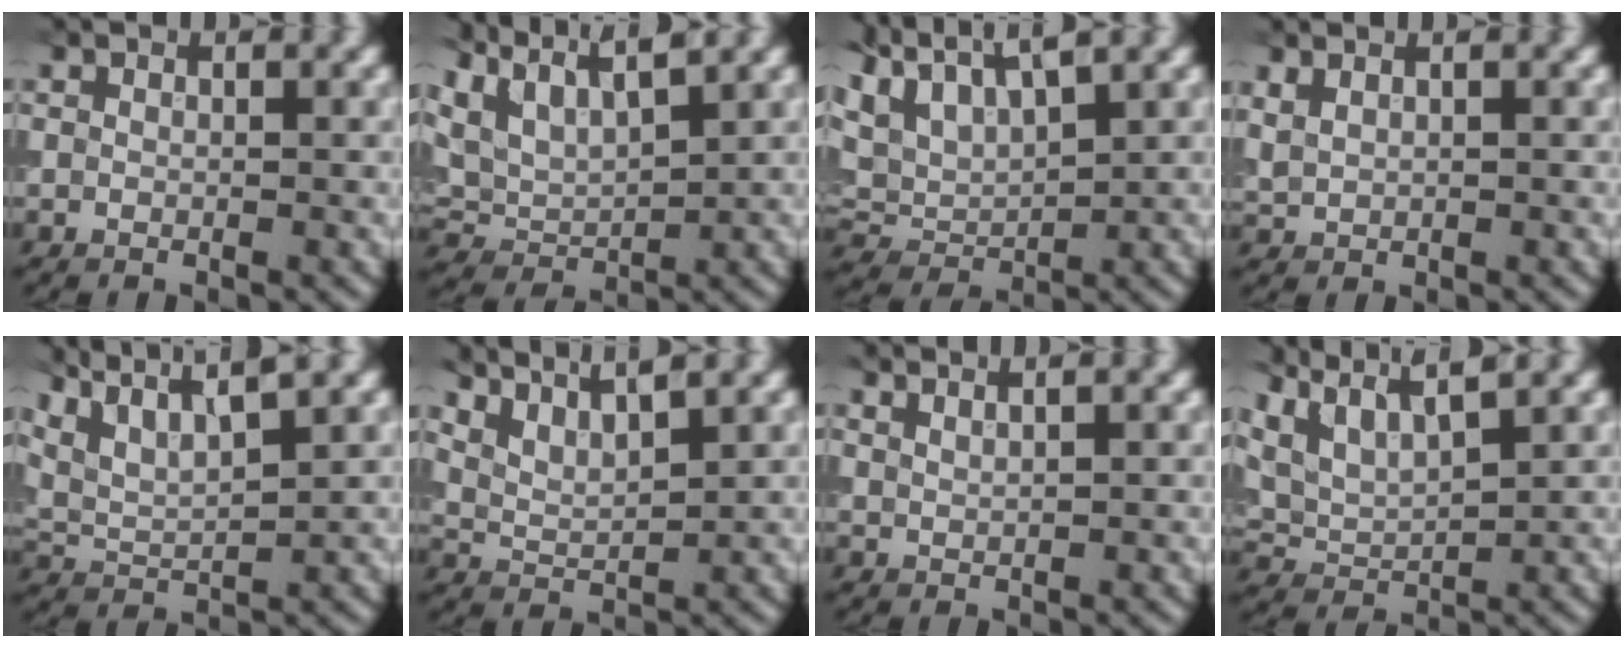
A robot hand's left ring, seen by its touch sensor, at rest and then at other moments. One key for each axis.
{"total": 5.5, "fx": 3.8, "fy": 2.1, "fz": 3.4, "tx": -0.089, "ty": 0.011, "tz": 0.067}
{"total": 6.2, "fx": 4.2, "fy": 2.2, "fz": 3.9, "tx": -0.106, "ty": 0.011, "tz": 0.073}
{"total": 1.1, "fx": 0.8, "fy": 0.4, "fz": 0.6, "tx": -0.018, "ty": 0.001, "tz": 0.020}
{"total": 7.2, "fx": 5.4, "fy": 1.7, "fz": 4.5, "tx": -0.100, "ty": 0.025, "tz": 0.078}
{"total": 4.2, "fx": 3.4, "fy": 0.9, "fz": 2.2, "tx": -0.051, "ty": 0.014, "tz": 0.051}
{"total": 2.0, "fx": 1.6, "fy": 0.4, "fz": 1.0, "tx": -0.006, "ty": 0.006, "tz": 0.013}
{"total": 5.4, "fx": 4.1, "fy": 1.4, "fz": 3.2, "tx": -0.083, "ty": 0.011, "tz": 0.071}